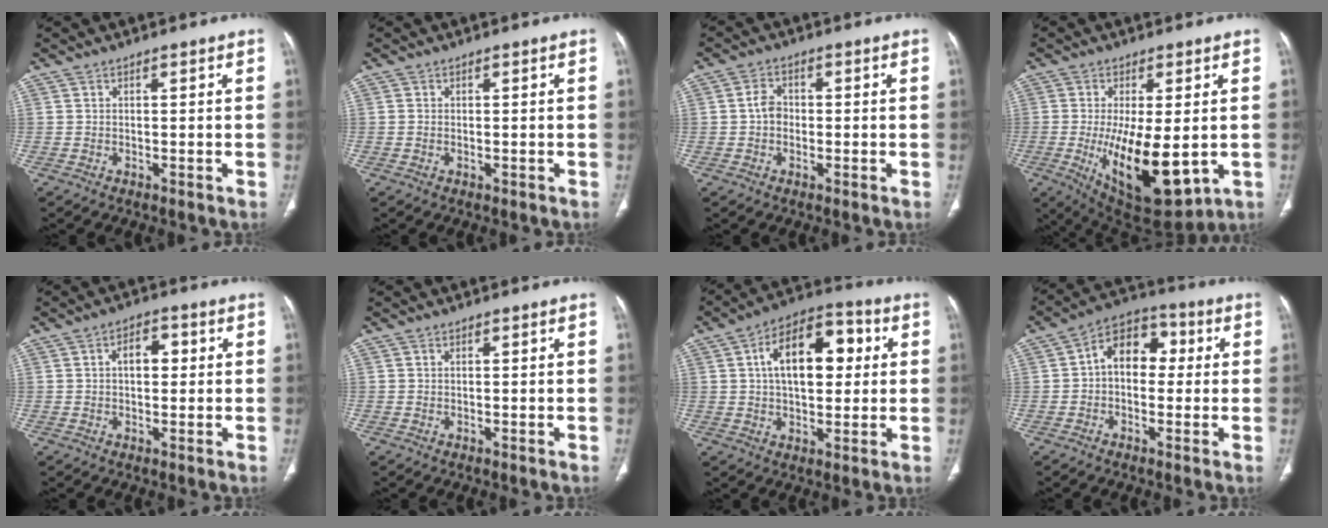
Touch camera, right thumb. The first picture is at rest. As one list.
[{"total": 0.0}, {"total": 3.4, "force": [-0.3, 2.7, 2.1], "torque": [-0.029, 0.011, -0.014]}, {"total": 16.4, "force": [-2.7, 6.6, 14.8], "torque": [-0.244, -0.029, -0.020]}, {"total": 4.9, "force": [0.7, 3.0, 3.8], "torque": [-0.046, 0.013, 0.006]}, {"total": 0.0}, {"total": 15.4, "force": [3.0, 8.7, 12.3], "torque": [-0.167, 0.023, 0.042]}, {"total": 10.3, "force": [0.8, 7.2, 7.3], "torque": [-0.081, 0.032, -0.001]}]